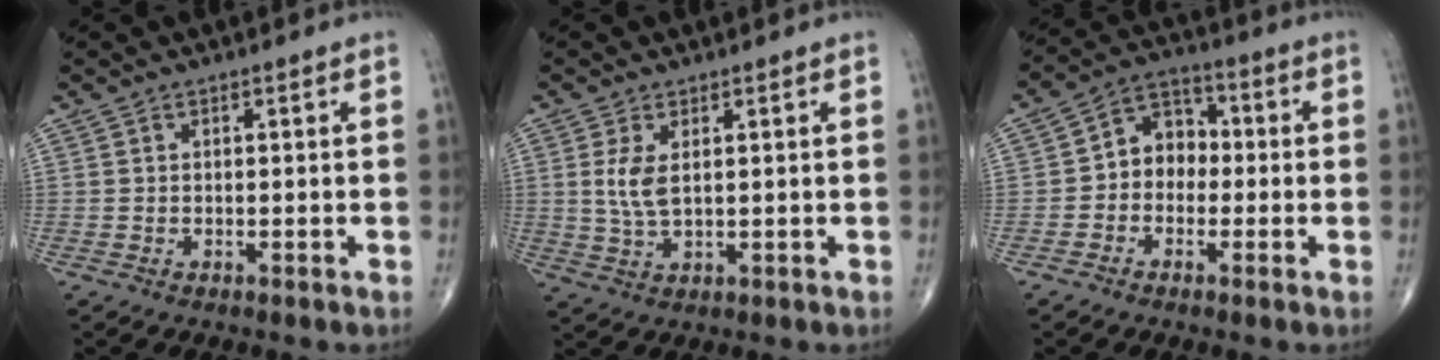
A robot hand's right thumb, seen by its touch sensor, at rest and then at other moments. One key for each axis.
{"total": 4.7, "fx": 1.1, "fy": 2.1, "fz": 4.1, "tx": -0.091, "ty": -0.008, "tz": 0.027}
{"total": 7.4, "fx": -0.9, "fy": 6.0, "fz": 4.3, "tx": -0.033, "ty": 0.033, "tz": -0.034}